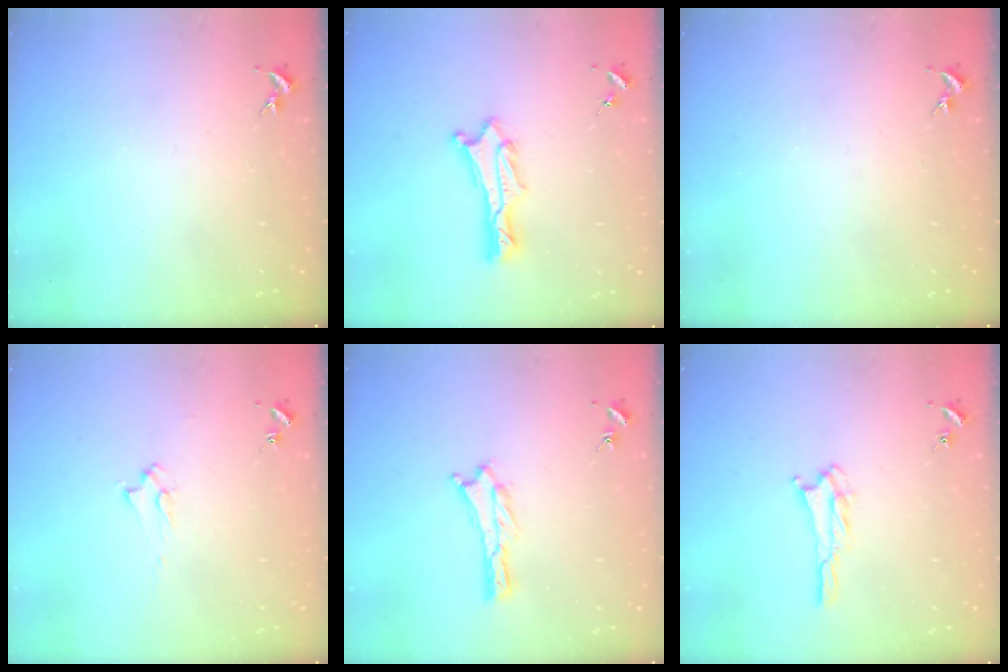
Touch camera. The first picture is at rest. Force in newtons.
{"total": 1.5, "press": 1.5, "slide": 0.1}
{"total": 0.0}
{"total": 2.0, "press": 2.0, "slide": 0.3}
{"total": 0.0}
{"total": 2.3, "press": 2.2, "slide": 0.4}